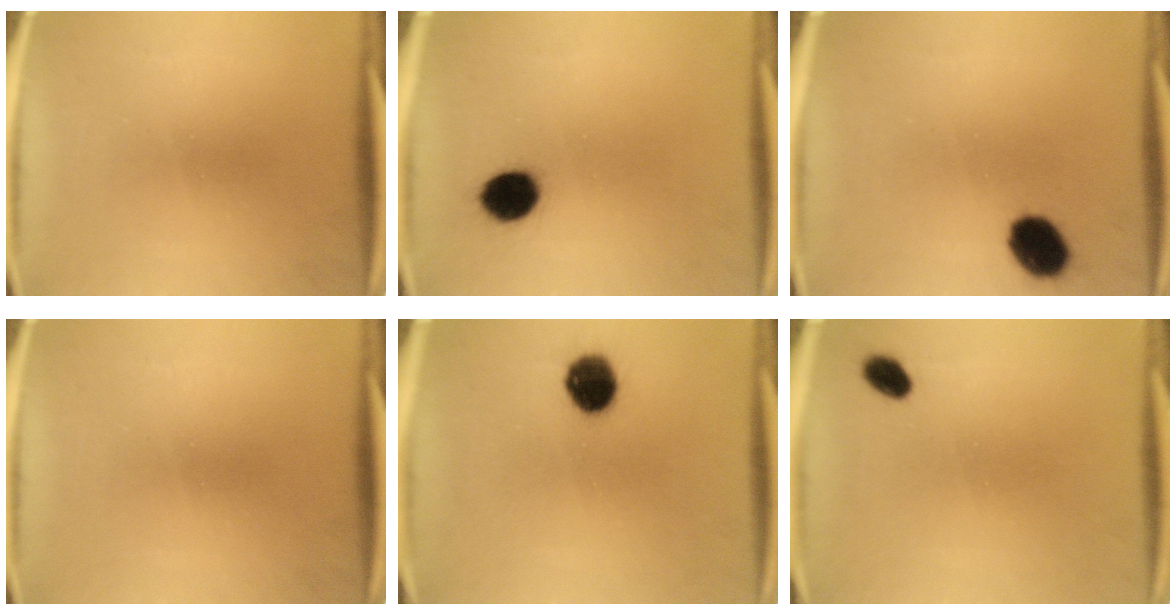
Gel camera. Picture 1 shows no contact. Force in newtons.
{"total": 8.0}
{"total": 8.6}
{"total": 0.0}
{"total": 9.1}
{"total": 3.2}